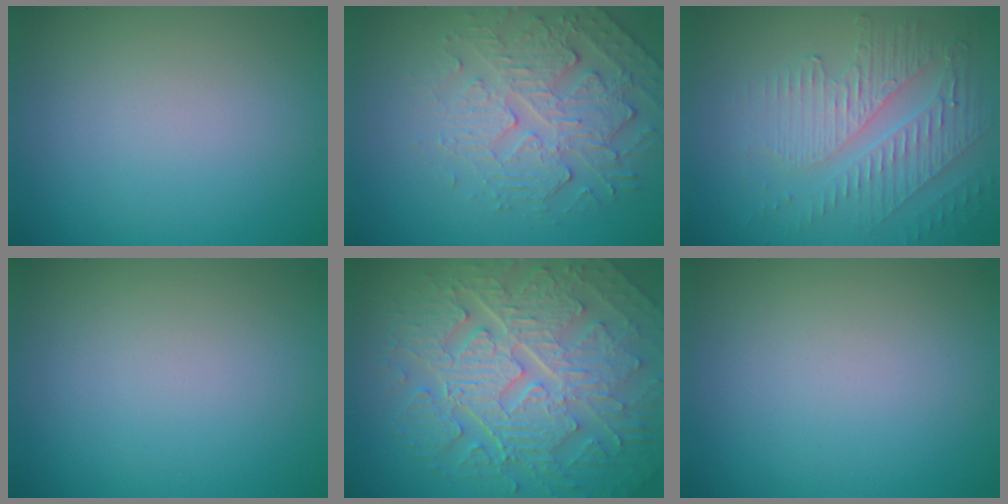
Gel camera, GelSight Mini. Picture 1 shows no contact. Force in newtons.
{"total": 4.9, "press": 3.7, "slide": 3.1}
{"total": 5.0, "press": 3.4, "slide": 3.6}
{"total": 0.0}
{"total": 10.2, "press": 7.0, "slide": 7.5}
{"total": 0.0}